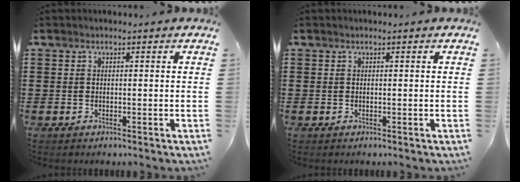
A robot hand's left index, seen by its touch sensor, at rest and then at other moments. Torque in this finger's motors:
{"motor_torque": [-0.03, -0.02, -0.01, 0.01]}